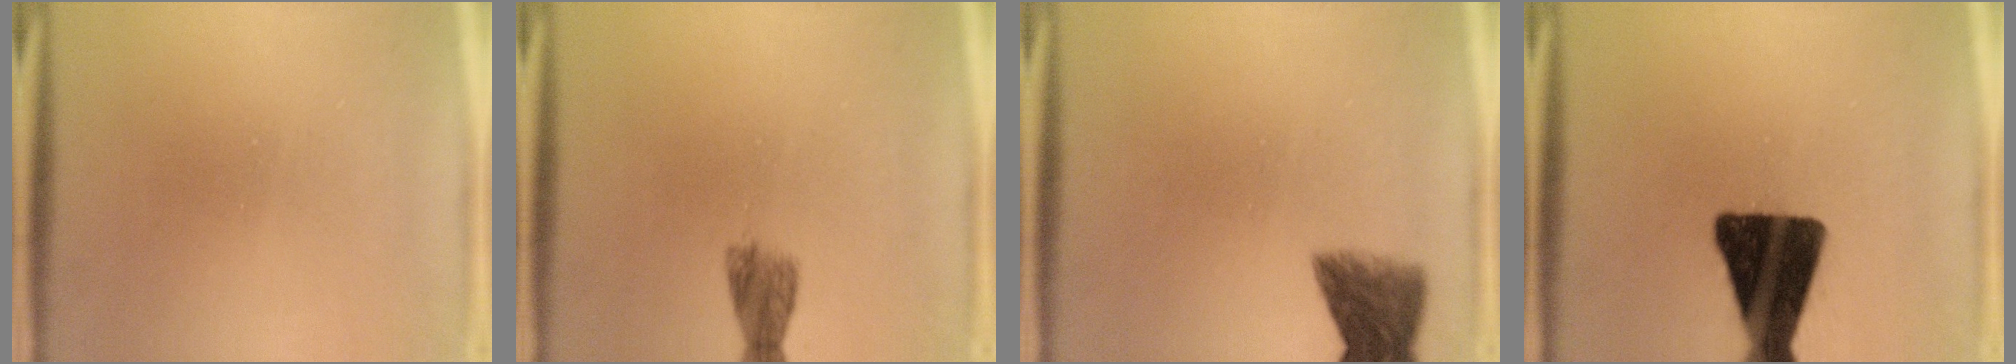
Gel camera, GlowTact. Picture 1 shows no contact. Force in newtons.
{"total": 2.1}
{"total": 5.6}
{"total": 17.1}